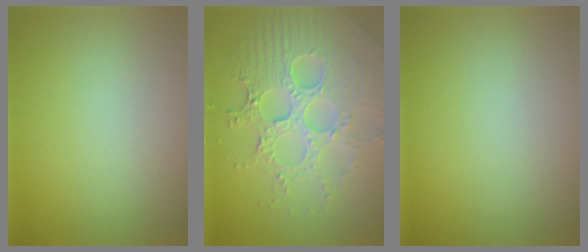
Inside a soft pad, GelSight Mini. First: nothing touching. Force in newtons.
{"total": 7.0, "press": 5.4, "slide": 4.6}
{"total": 0.0}